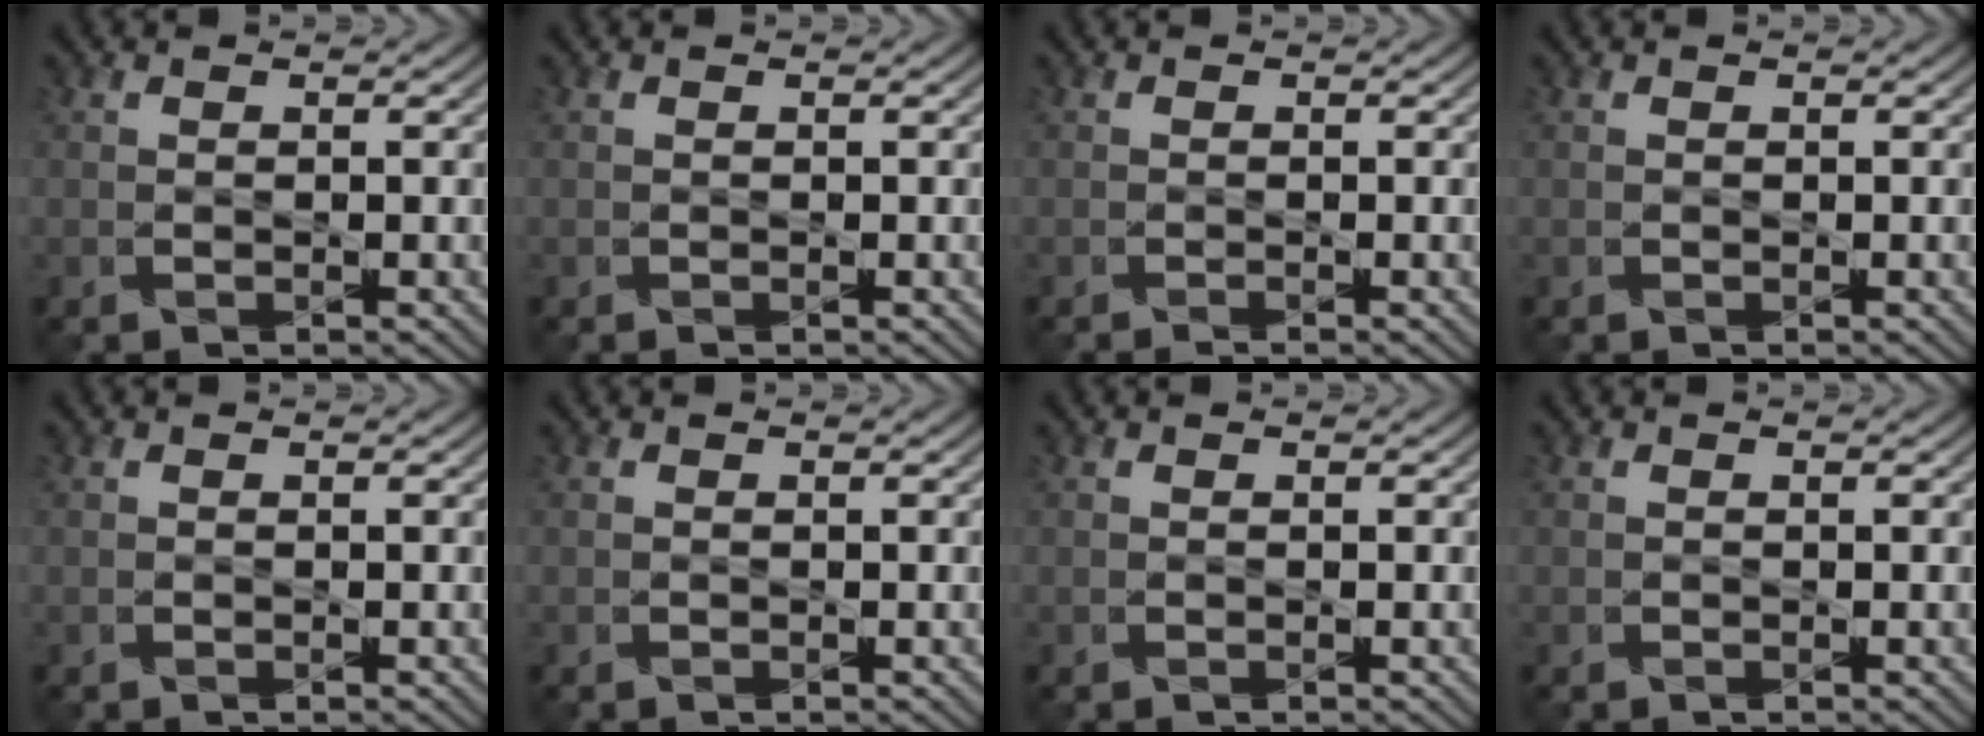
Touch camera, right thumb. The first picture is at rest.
{"total": 0.0}
{"total": 0.7, "force": [-0.5, -0.2, 0.4], "torque": [-0.006, -0.003, -0.012]}
{"total": 0.0}
{"total": 0.0}
{"total": 0.0}
{"total": 0.0}
{"total": 0.0}